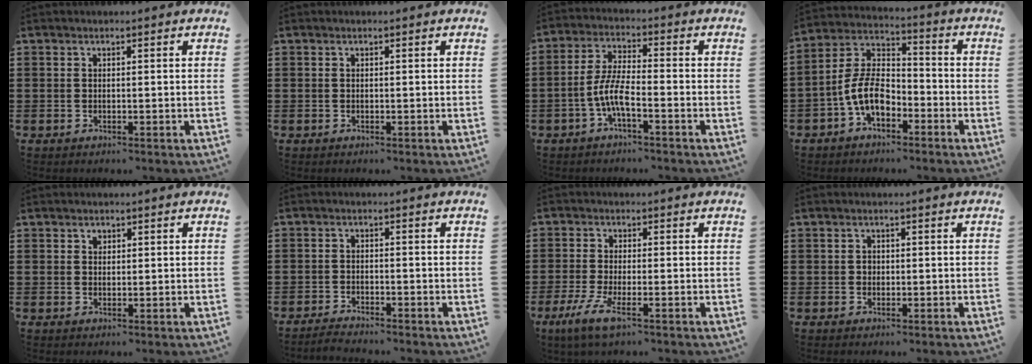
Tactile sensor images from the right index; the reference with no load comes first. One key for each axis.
{"total": 0.0}
{"total": 6.4, "fx": -2.8, "fy": 1.5, "fz": 5.6, "tx": -0.136, "ty": -0.012, "tz": -0.060}
{"total": 9.0, "fx": -3.8, "fy": 4.7, "fz": 6.6, "tx": -0.162, "ty": 0.001, "tz": -0.078}
{"total": 1.0, "fx": 0.5, "fy": 0.7, "fz": 0.3, "tx": -0.007, "ty": 0.003, "tz": 0.011}
{"total": 1.8, "fx": -1.8, "fy": 0.0, "fz": -0.1, "tx": -0.004, "ty": 0.004, "tz": -0.038}
{"total": 4.3, "fx": -2.3, "fy": 0.6, "fz": 3.5, "tx": -0.088, "ty": -0.014, "tz": -0.046}
{"total": 0.8, "fx": 0.0, "fy": 0.7, "fz": 0.3, "tx": -0.008, "ty": 0.003, "tz": 0.001}